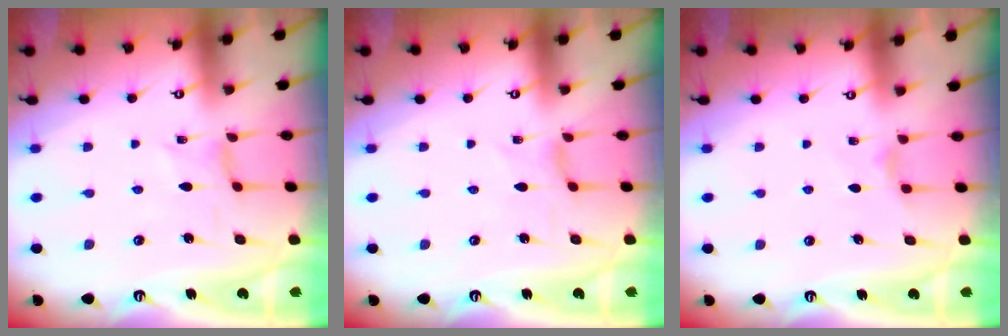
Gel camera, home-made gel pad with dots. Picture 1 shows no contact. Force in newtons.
{"total": 1.6, "press": 1.6, "slide": 0.3}
{"total": 3.9, "press": 3.9, "slide": 0.5}